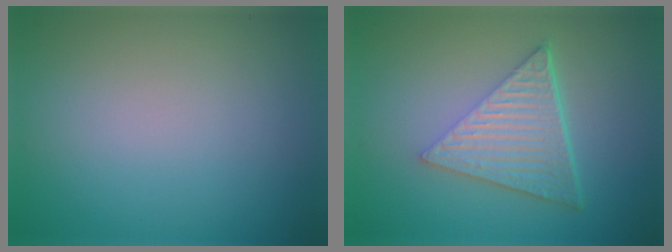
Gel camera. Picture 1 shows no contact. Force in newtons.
{"total": 6.8, "press": 4.5, "slide": 5.1}